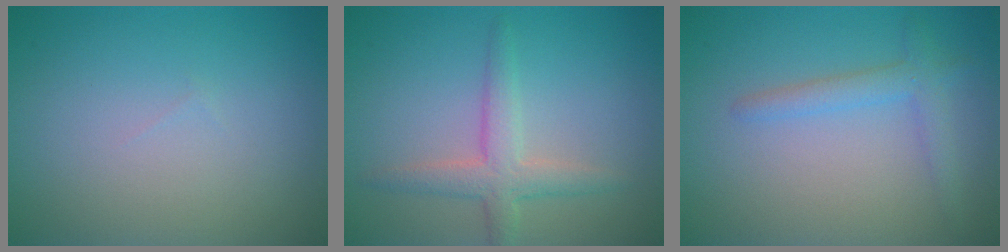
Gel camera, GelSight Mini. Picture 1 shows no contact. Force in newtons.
{"total": 3.0, "press": 3.0, "slide": 0.1}
{"total": 2.2, "press": 2.2, "slide": 0.1}